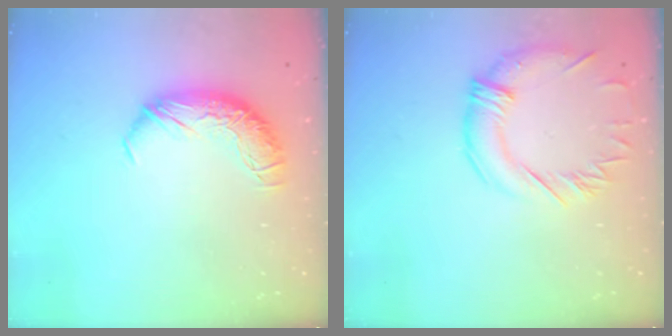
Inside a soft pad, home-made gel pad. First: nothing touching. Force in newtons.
{"total": 1.4, "press": 0.9, "slide": 1.1}